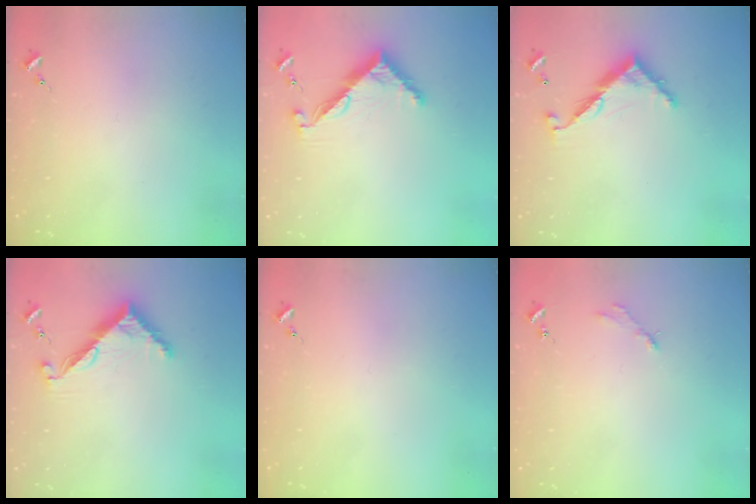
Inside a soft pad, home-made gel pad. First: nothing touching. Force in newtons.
{"total": 7.9, "press": 7.9, "slide": 0.1}
{"total": 9.7, "press": 9.7, "slide": 0.4}
{"total": 7.9, "press": 7.9, "slide": 0.1}
{"total": 0.0}
{"total": 2.8, "press": 2.8, "slide": 0.4}